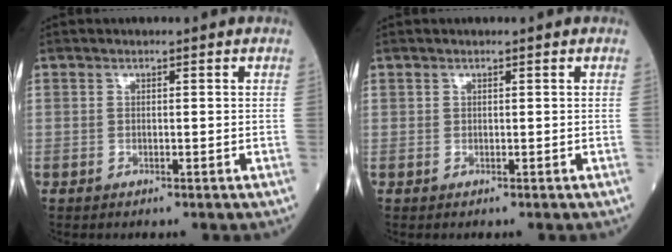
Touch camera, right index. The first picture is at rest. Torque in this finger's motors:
{"motor_torque": [-0.01, 0.06, -0.02, -0.01]}